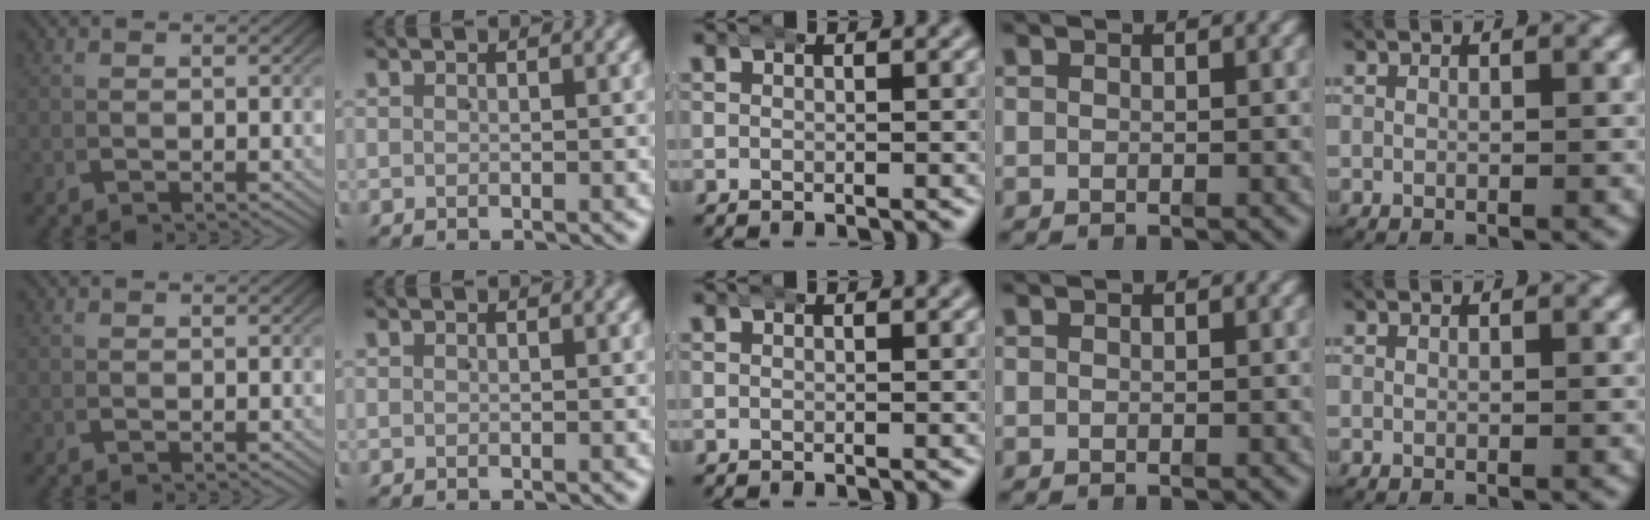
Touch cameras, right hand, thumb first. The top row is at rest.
{}